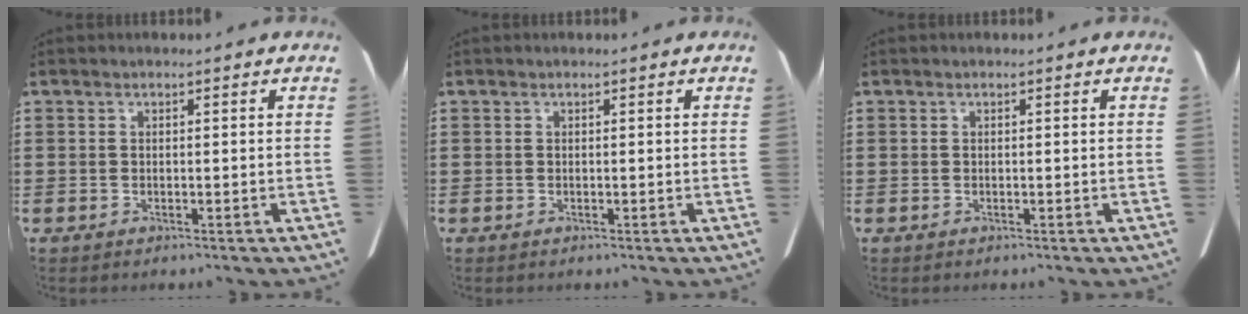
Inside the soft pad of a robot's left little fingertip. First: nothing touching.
{"total": 0.0}
{"total": 0.0}